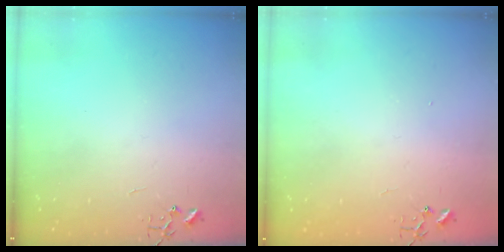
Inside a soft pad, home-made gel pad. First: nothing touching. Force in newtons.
{"total": 1.1, "press": 1.1, "slide": 0.1}